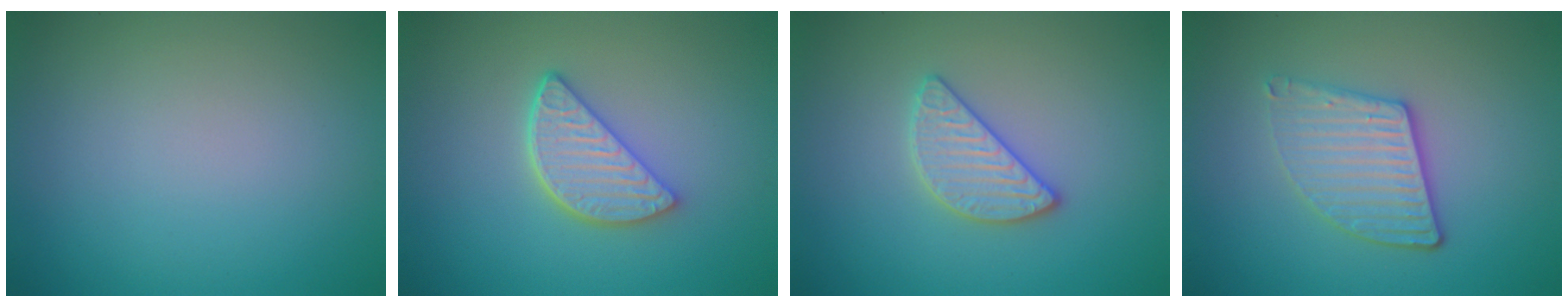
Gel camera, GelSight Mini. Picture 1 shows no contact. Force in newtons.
{"total": 3.9, "press": 3.3, "slide": 2.2}
{"total": 2.8, "press": 2.7, "slide": 0.5}
{"total": 3.8, "press": 3.2, "slide": 1.9}